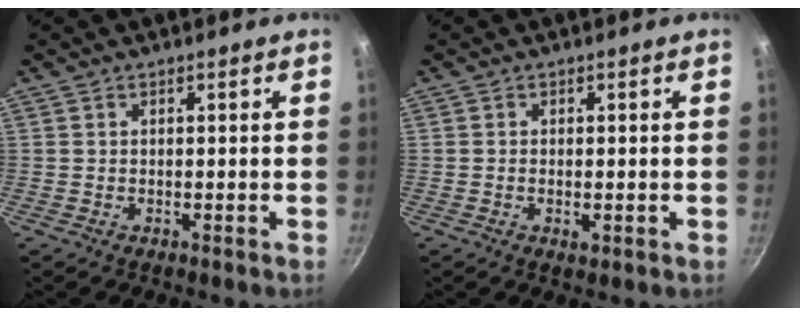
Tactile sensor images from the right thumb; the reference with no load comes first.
{"total": 1.6, "force": [-0.4, 0.7, 1.4], "torque": [-0.023, -0.004, -0.006]}